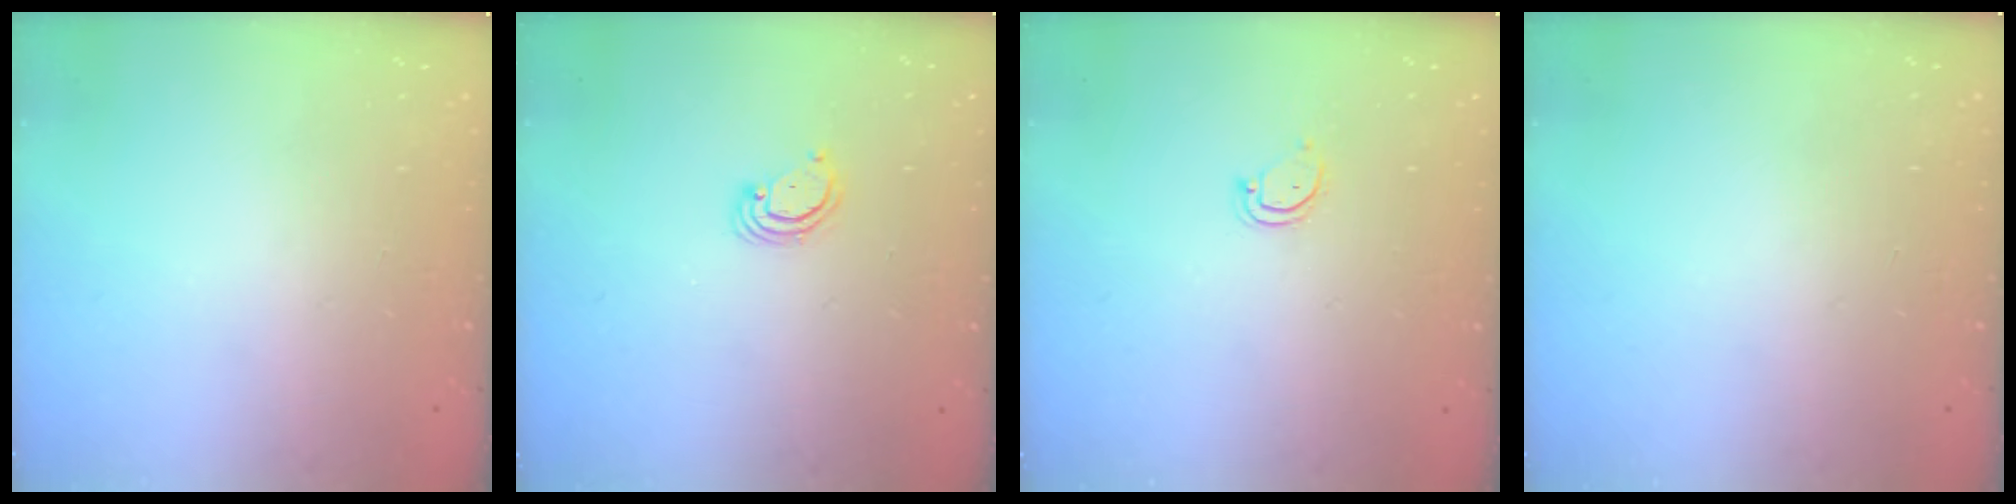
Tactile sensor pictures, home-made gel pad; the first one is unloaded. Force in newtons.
{"total": 2.8, "press": 2.8, "slide": 0.3}
{"total": 3.5, "press": 3.5, "slide": 0.4}
{"total": 0.0}